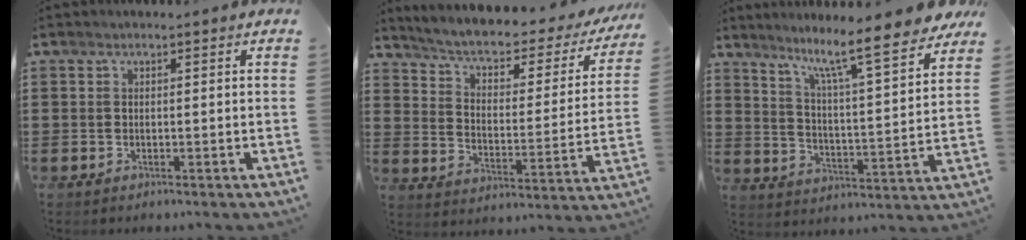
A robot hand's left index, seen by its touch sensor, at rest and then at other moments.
{"total": 4.2, "force": [2.7, 1.5, 2.9], "torque": [-0.070, -0.021, 0.035]}
{"total": 9.9, "force": [8.4, 0.1, 5.4], "torque": [-0.114, -0.067, 0.128]}